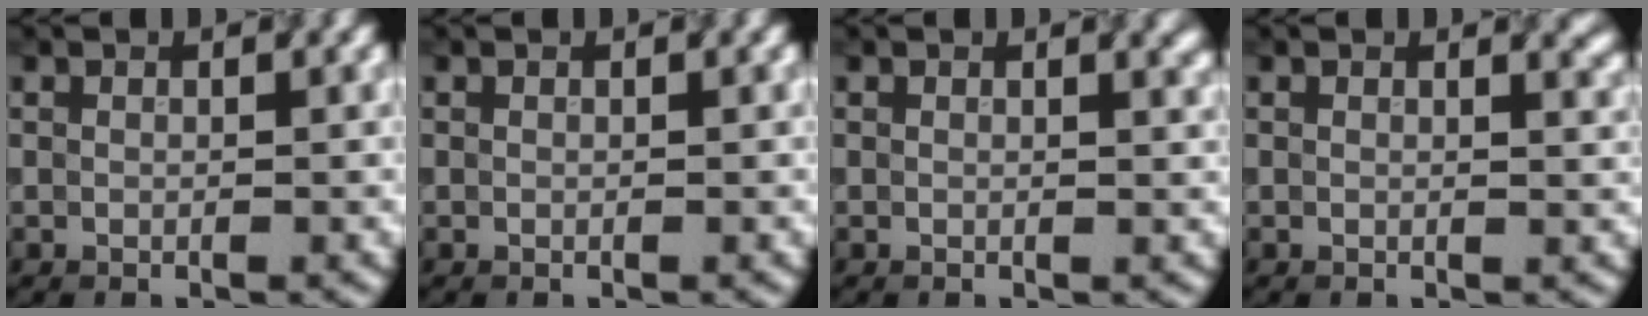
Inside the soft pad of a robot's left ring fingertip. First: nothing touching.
{"total": 0.0}
{"total": 1.3, "force": [0.9, 0.4, 0.8], "torque": [-0.002, 0.003, 0.012]}
{"total": 1.6, "force": [1.3, 0.5, 0.9], "torque": [-0.002, 0.001, 0.013]}